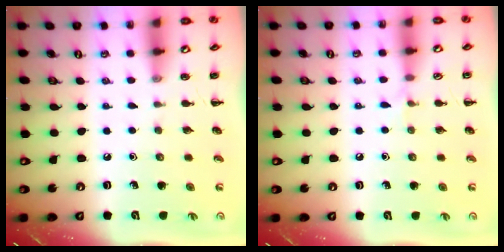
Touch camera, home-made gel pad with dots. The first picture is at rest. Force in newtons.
{"total": 3.9, "press": 3.6, "slide": 1.4}